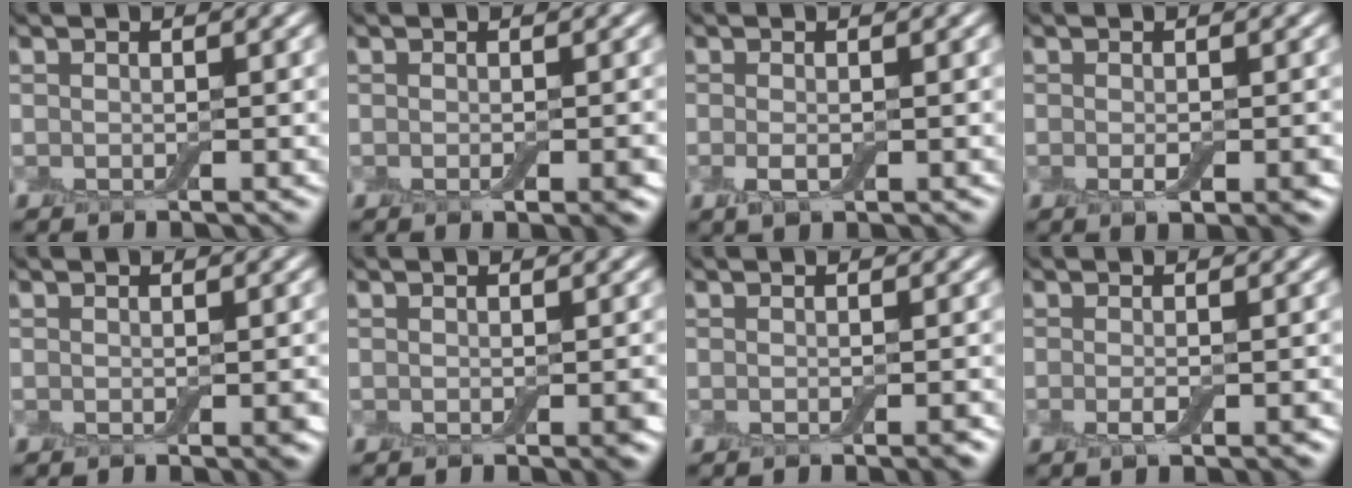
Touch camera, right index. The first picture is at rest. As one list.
[{"total": 1.4, "force": [-0.5, 0.3, 1.3], "torque": [-0.017, -0.005, -0.007]}, {"total": 1.6, "force": [-0.4, 0.7, 1.4], "torque": [-0.031, -0.007, -0.009]}, {"total": 2.1, "force": [-0.6, 0.7, 1.9], "torque": [-0.027, -0.007, -0.008]}, {"total": 0.8, "force": [-0.2, 0.2, 0.7], "torque": [-0.008, -0.003, -0.002]}, {"total": 1.1, "force": [-0.4, 0.2, 1.0], "torque": [-0.011, -0.003, -0.004]}, {"total": 1.0, "force": [-0.4, 0.1, 0.9], "torque": [-0.012, -0.002, -0.007]}, {"total": 1.9, "force": [-0.6, 0.5, 1.7], "torque": [-0.028, -0.004, -0.013]}]